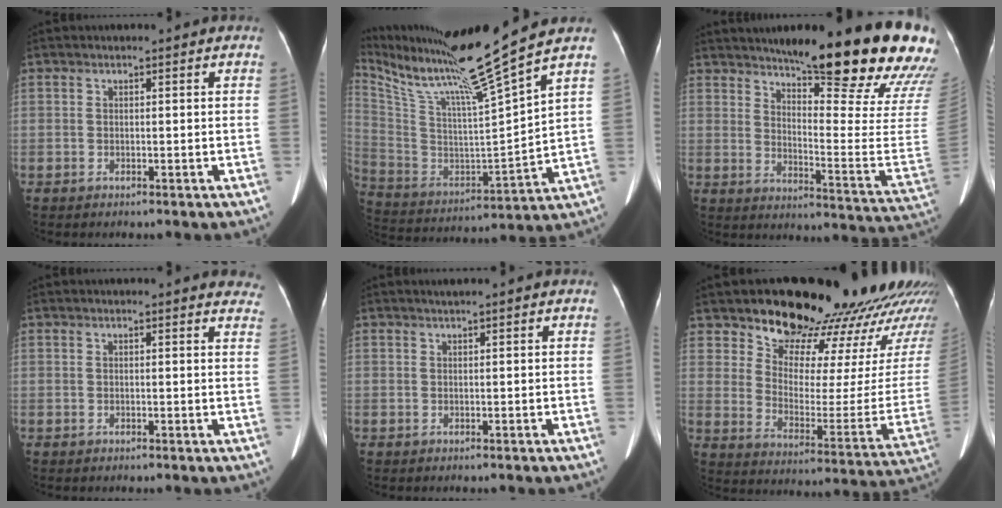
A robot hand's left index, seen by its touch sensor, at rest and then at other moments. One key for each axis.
{"total": 20.0, "fx": 15.7, "fy": -2.4, "fz": 12.2, "tx": -0.229, "ty": -0.034, "tz": 0.277}
{"total": 25.5, "fx": 20.2, "fy": 3.1, "fz": 15.2, "tx": -0.205, "ty": -0.074, "tz": 0.250}
{"total": 9.9, "fx": 9.3, "fy": 1.9, "fz": 2.6, "tx": 0.003, "ty": -0.005, "tz": 0.076}
{"total": 0.8, "fx": 0.6, "fy": -0.1, "fz": 0.4, "tx": -0.010, "ty": 0.004, "tz": 0.014}
{"total": 24.6, "fx": 21.7, "fy": 6.8, "fz": 9.5, "tx": -0.121, "ty": -0.083, "tz": 0.270}